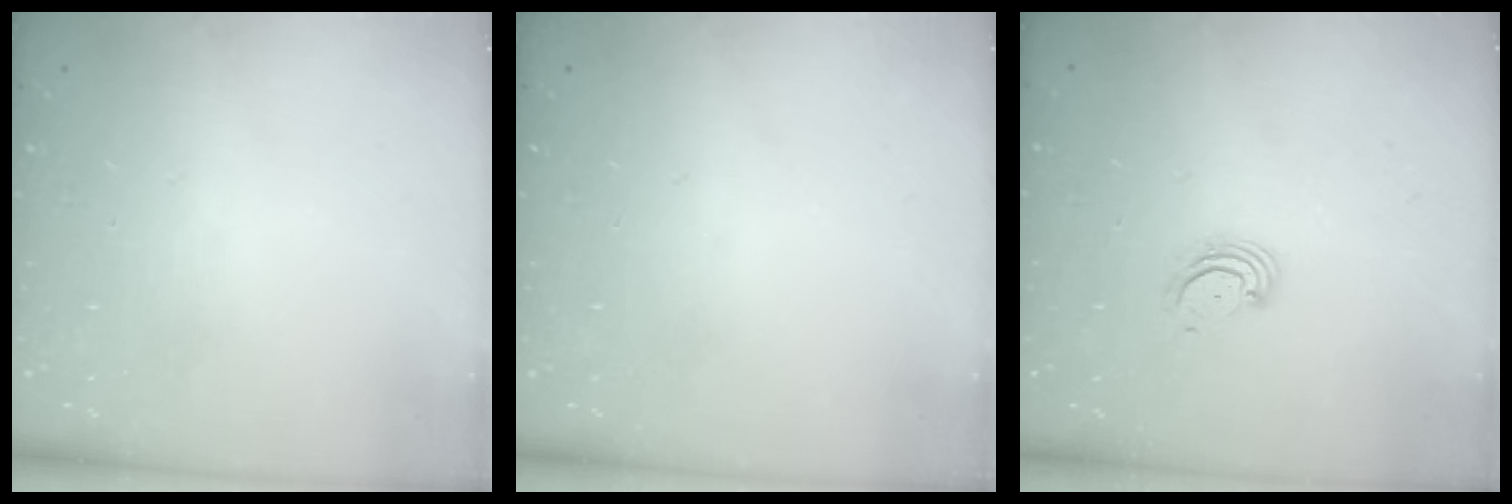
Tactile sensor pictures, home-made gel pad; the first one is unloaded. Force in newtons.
{"total": 0.0}
{"total": 3.1, "press": 3.1, "slide": 0.3}